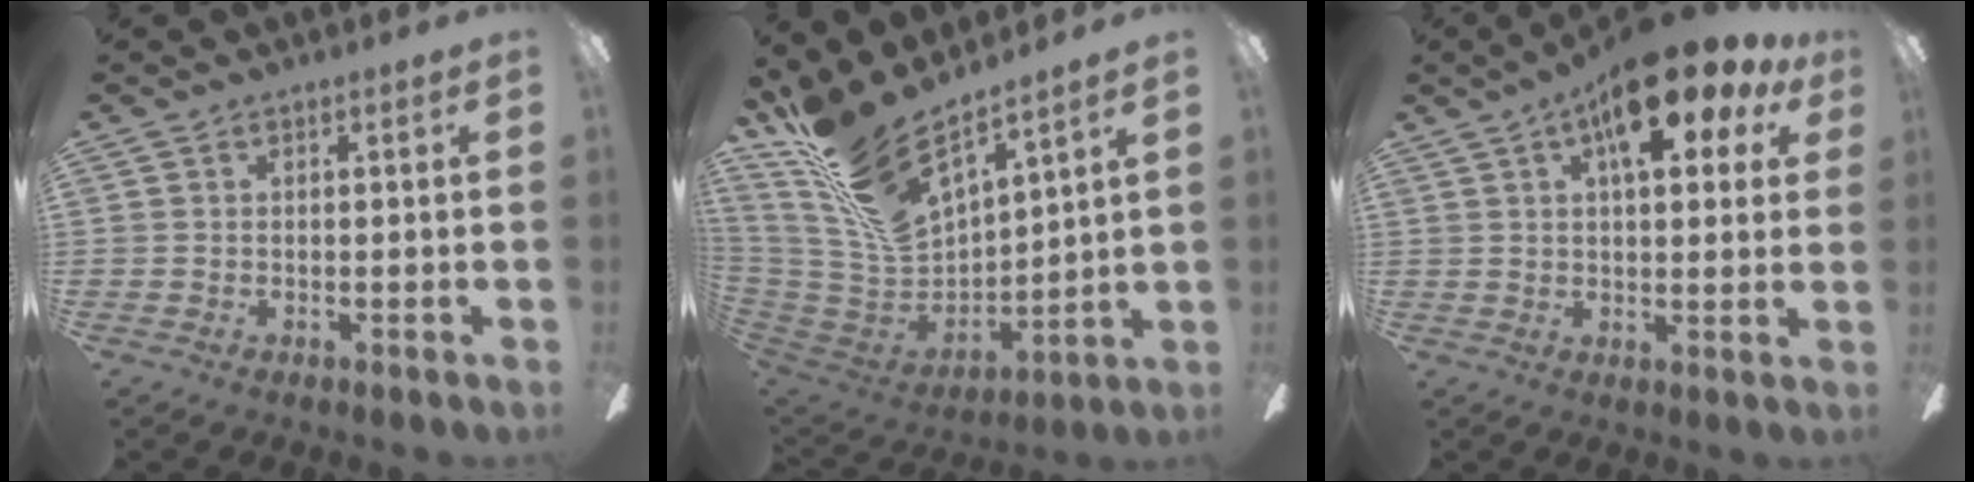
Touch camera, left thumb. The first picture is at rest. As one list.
[{"total": 18.3, "force": [14.4, 5.7, 9.8], "torque": [-0.228, -0.117, 0.256]}, {"total": 16.8, "force": [9.0, 5.9, 12.8], "torque": [-0.185, -0.033, 0.141]}]